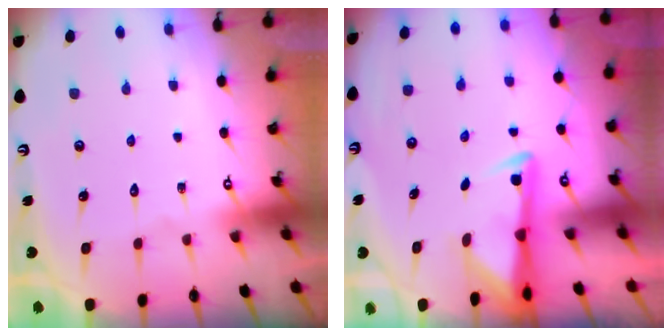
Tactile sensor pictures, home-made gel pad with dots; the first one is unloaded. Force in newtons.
{"total": 2.9, "press": 2.8, "slide": 0.5}